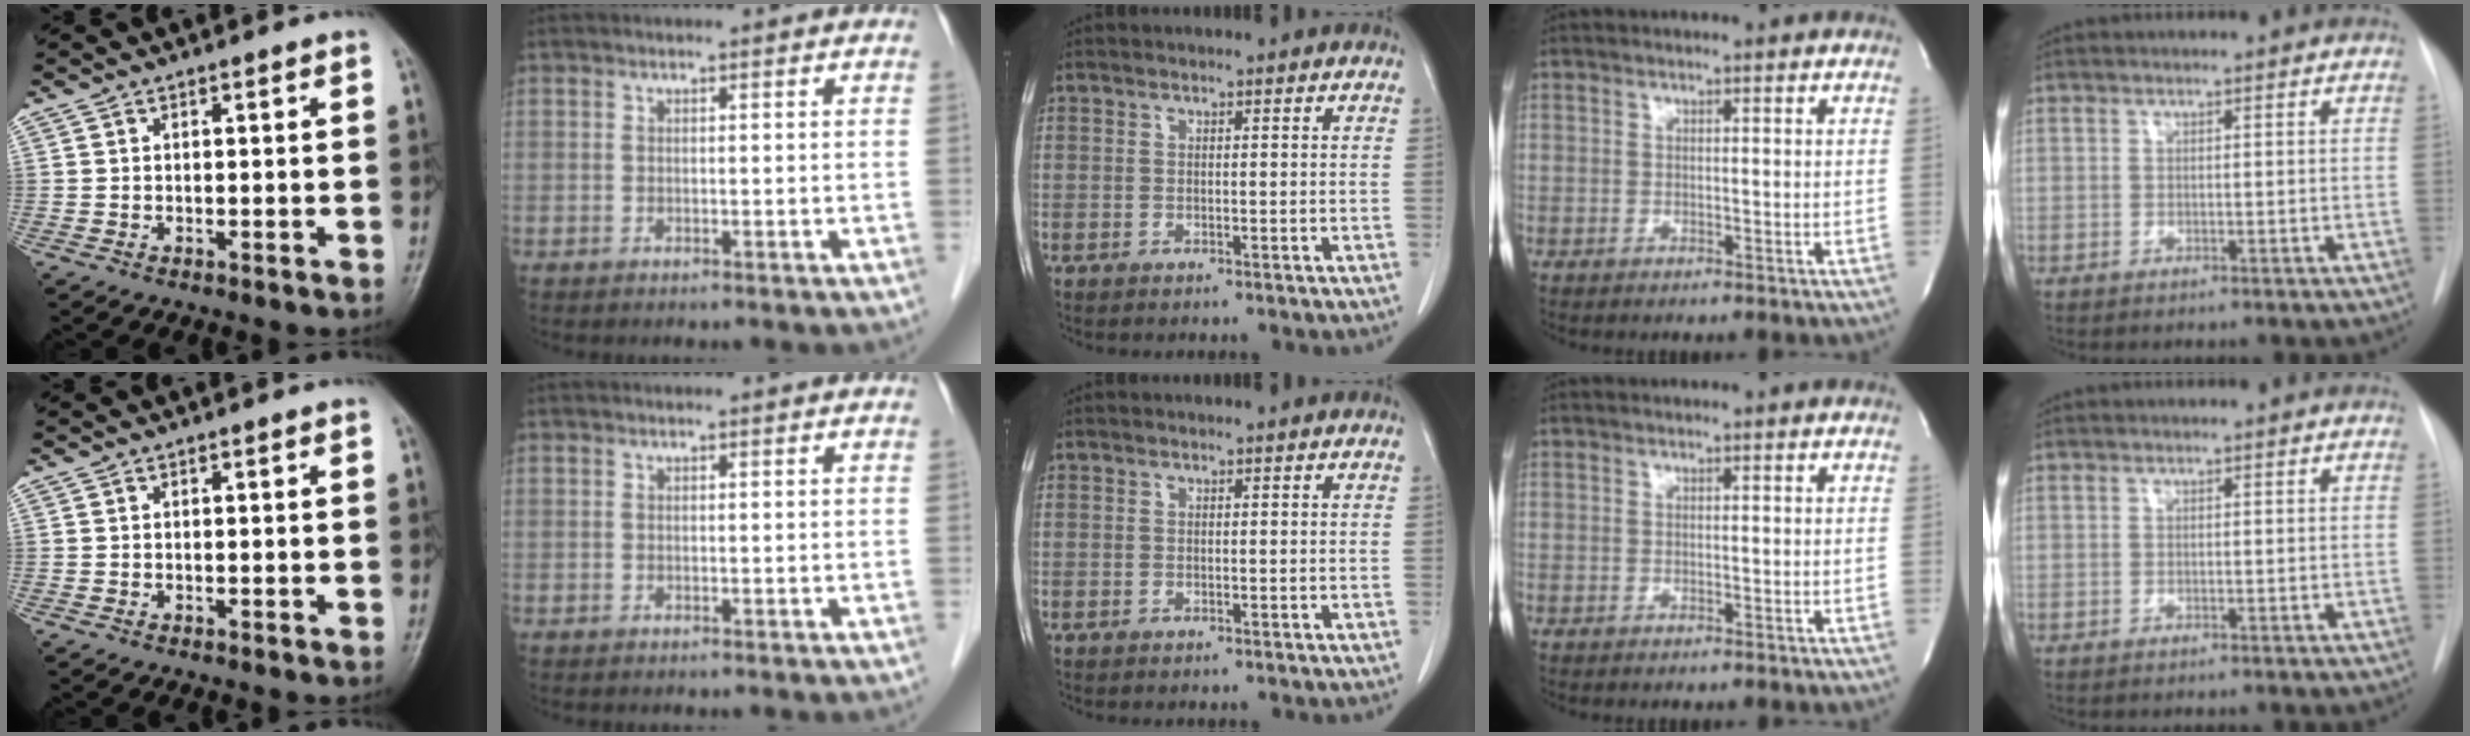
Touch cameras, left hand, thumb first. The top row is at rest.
{}